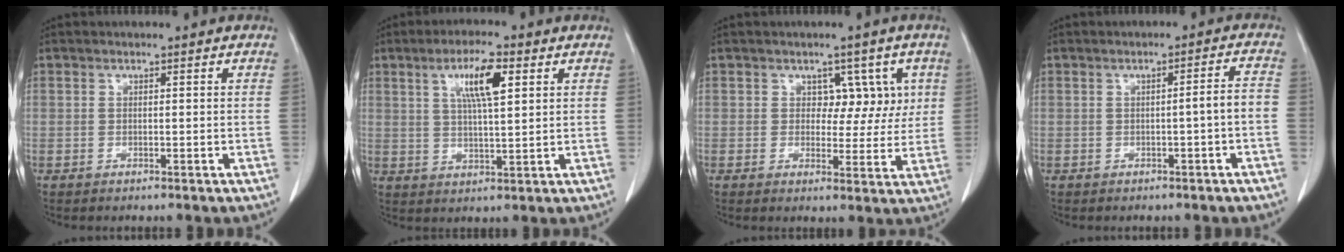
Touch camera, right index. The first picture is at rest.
{"total": 7.4, "force": [3.0, 1.2, 6.7], "torque": [-0.122, 0.004, 0.053]}
{"total": 5.2, "force": [1.7, 3.8, 3.2], "torque": [-0.020, 0.010, 0.024]}
{"total": 3.0, "force": [-1.0, -0.1, 2.8], "torque": [-0.037, 0.008, -0.014]}